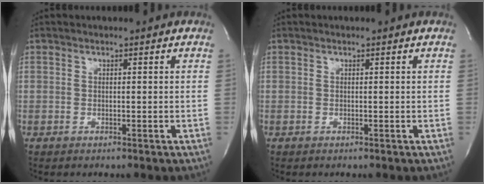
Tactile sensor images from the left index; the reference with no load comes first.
{"total": 0.0}